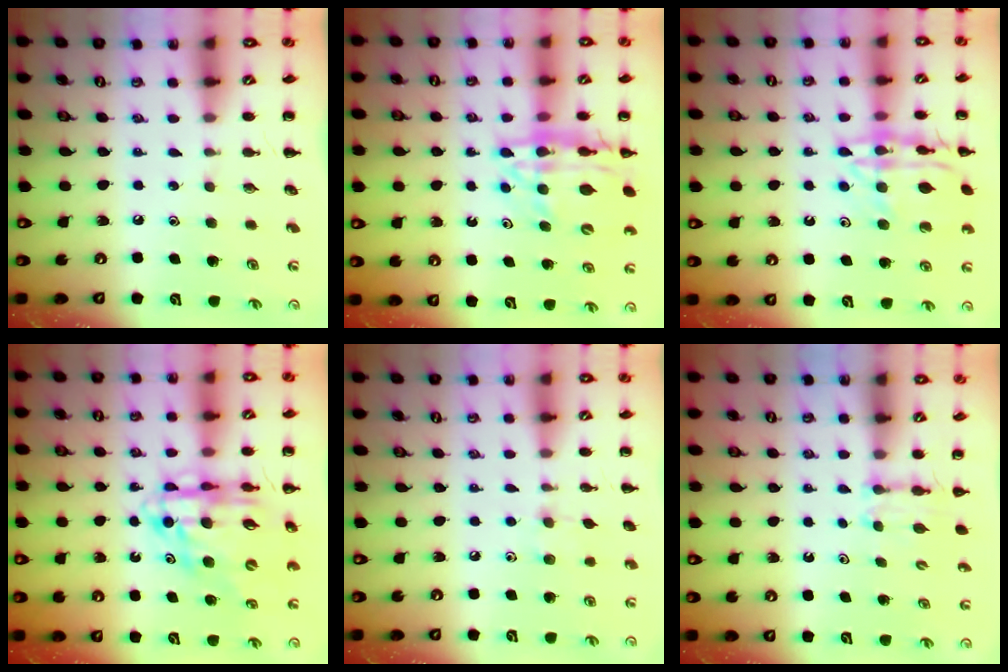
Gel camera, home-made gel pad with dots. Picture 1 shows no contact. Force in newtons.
{"total": 16.8, "press": 16.3, "slide": 4.0}
{"total": 16.8, "press": 16.8, "slide": 1.2}
{"total": 15.1, "press": 14.5, "slide": 4.2}
{"total": 6.5, "press": 6.2, "slide": 2.1}
{"total": 4.0, "press": 3.7, "slide": 1.3}